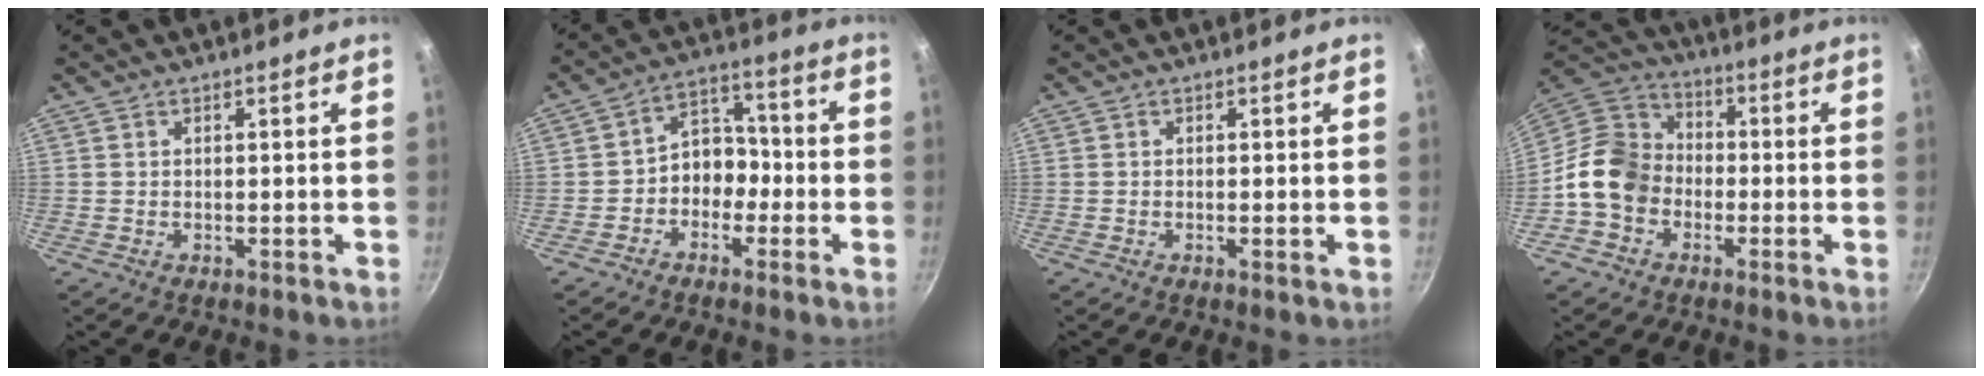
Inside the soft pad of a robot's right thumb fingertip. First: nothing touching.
{"total": 7.5, "force": [-2.5, 5.9, 3.9], "torque": [-0.010, 0.046, -0.050]}
{"total": 0.6, "force": [-0.2, 0.1, 0.5], "torque": [-0.009, -0.001, -0.005]}
{"total": 11.7, "force": [-3.1, 9.6, 6.0], "torque": [-0.078, 0.038, -0.079]}